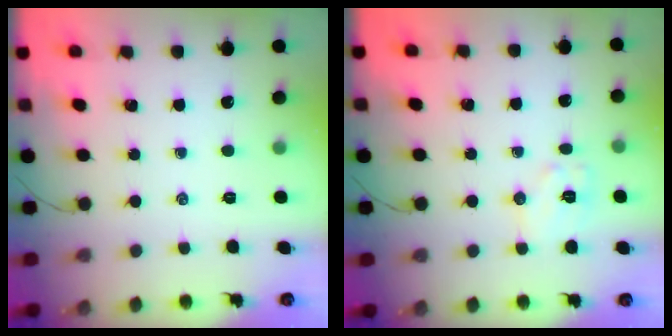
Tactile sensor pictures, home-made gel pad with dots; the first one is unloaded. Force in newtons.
{"total": 6.7, "press": 6.7, "slide": 0.7}